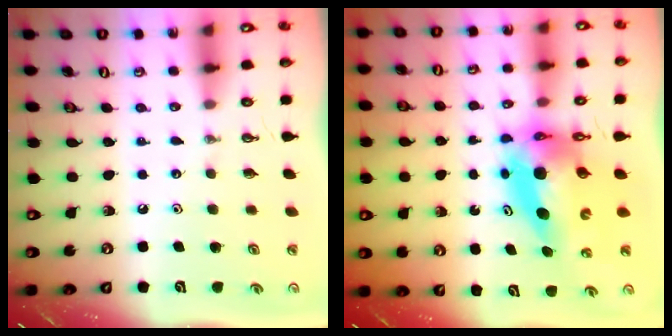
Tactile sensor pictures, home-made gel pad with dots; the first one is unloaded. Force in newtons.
{"total": 10.0, "press": 9.9, "slide": 0.8}